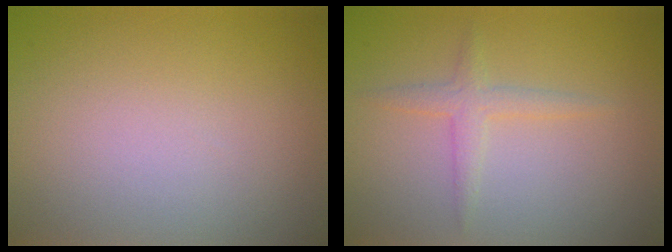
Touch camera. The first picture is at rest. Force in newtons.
{"total": 1.7, "press": 1.7, "slide": 0.1}